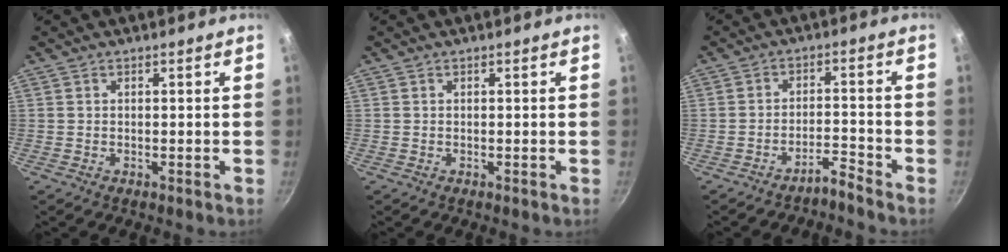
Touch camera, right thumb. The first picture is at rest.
{"total": 0.0}
{"total": 3.4, "force": [-3.2, -0.1, 1.2], "torque": [-0.025, 0.032, -0.058]}